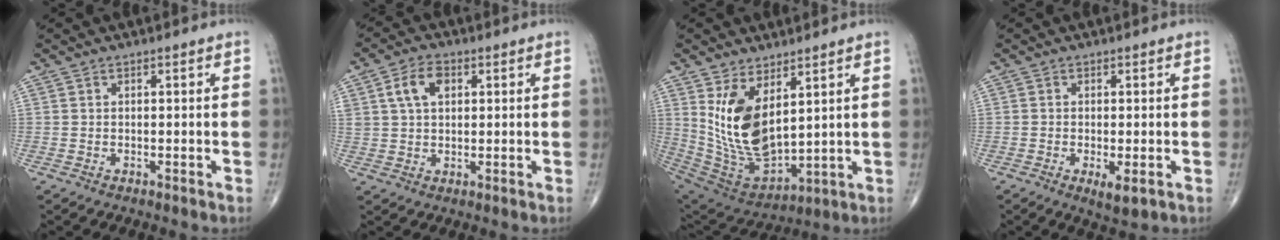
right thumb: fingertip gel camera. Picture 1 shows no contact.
{"total": 6.5, "force": [2.2, 4.1, 4.5], "torque": [-0.075, 0.004, 0.040]}
{"total": 15.6, "force": [5.0, 8.0, 12.4], "torque": [-0.218, -0.032, 0.124]}
{"total": 3.7, "force": [-1.2, 1.1, 3.3], "torque": [-0.055, -0.011, -0.019]}